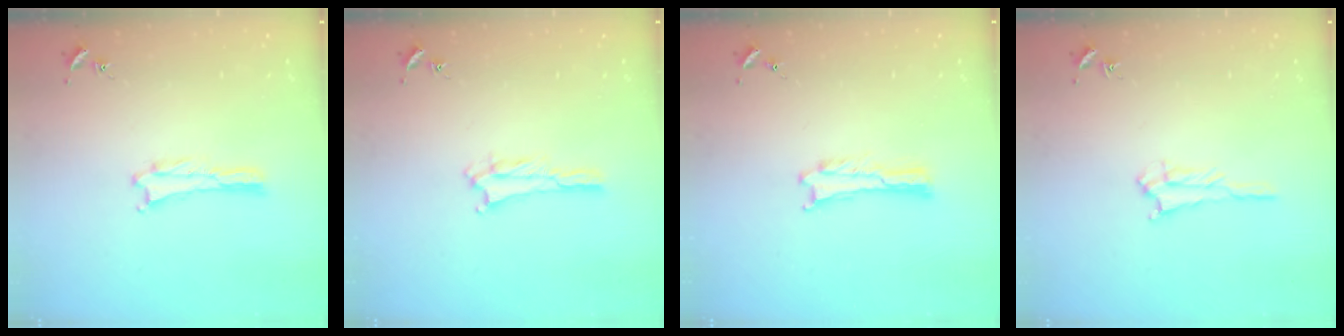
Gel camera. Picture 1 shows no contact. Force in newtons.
{"total": 2.1, "press": 2.1, "slide": 0.3}
{"total": 0.0}
{"total": 1.6, "press": 1.6, "slide": 0.3}